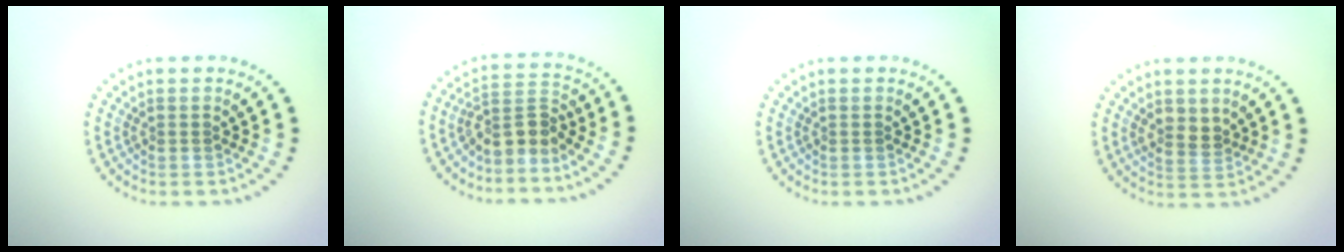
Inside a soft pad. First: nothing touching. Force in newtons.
{"total": 2.9, "press": 2.2, "slide": 1.9}
{"total": 0.0}
{"total": 2.0, "press": 1.9, "slide": 0.7}